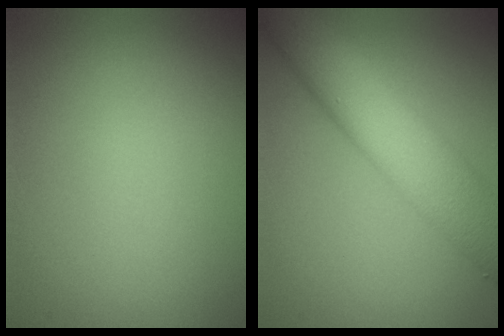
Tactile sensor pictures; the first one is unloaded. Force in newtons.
{"total": 8.1, "press": 8.1, "slide": 0.3}